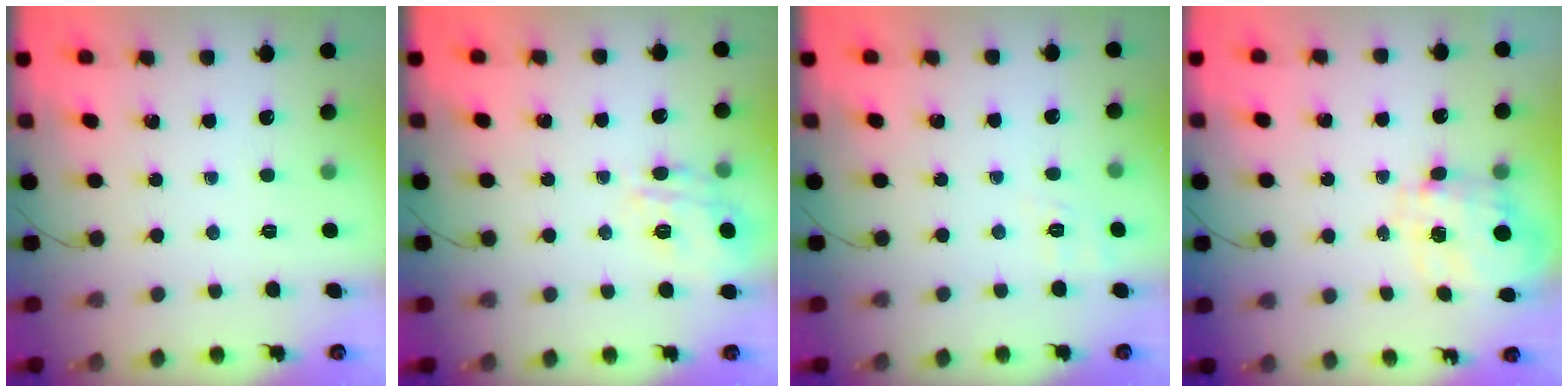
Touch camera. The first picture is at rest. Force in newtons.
{"total": 11.2, "press": 11.1, "slide": 0.7}
{"total": 2.0, "press": 0.7, "slide": 1.9}
{"total": 3.4, "press": 3.3, "slide": 1.0}